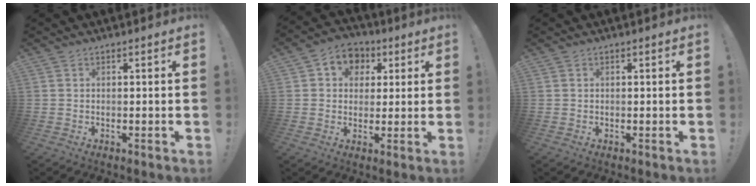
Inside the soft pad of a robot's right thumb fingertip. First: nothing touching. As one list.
[{"total": 8.0, "force": [2.0, 7.2, 3.0], "torque": [-0.034, -0.002, 0.041]}, {"total": 0.0}]